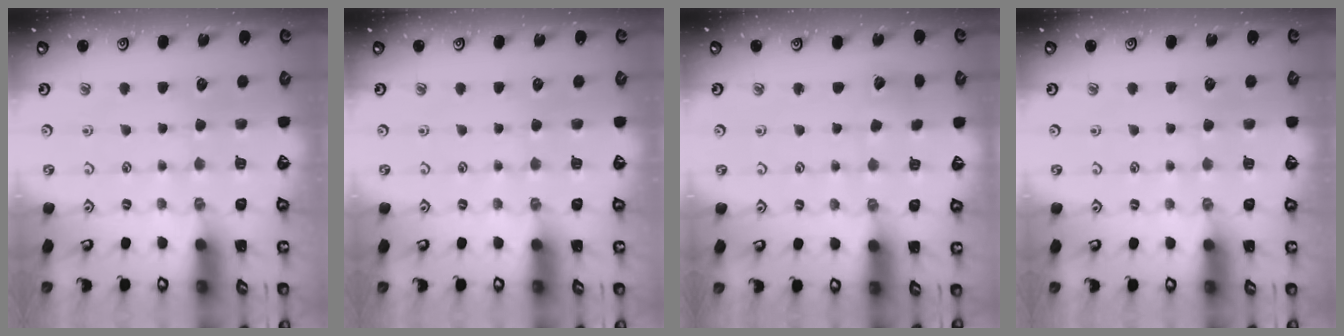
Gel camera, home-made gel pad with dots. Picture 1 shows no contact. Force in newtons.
{"total": 0.0}
{"total": 3.5, "press": 3.5, "slide": 0.4}
{"total": 0.0}